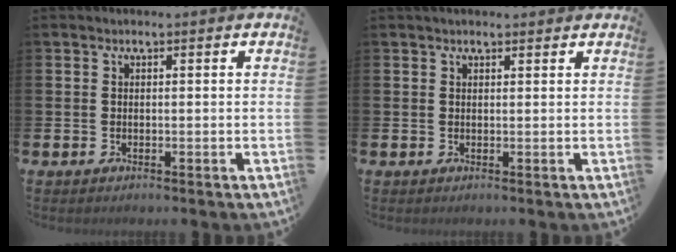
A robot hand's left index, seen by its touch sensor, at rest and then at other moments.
{"total": 1.3, "force": [1.1, 0.4, 0.4], "torque": [0.005, -0.001, 0.018]}